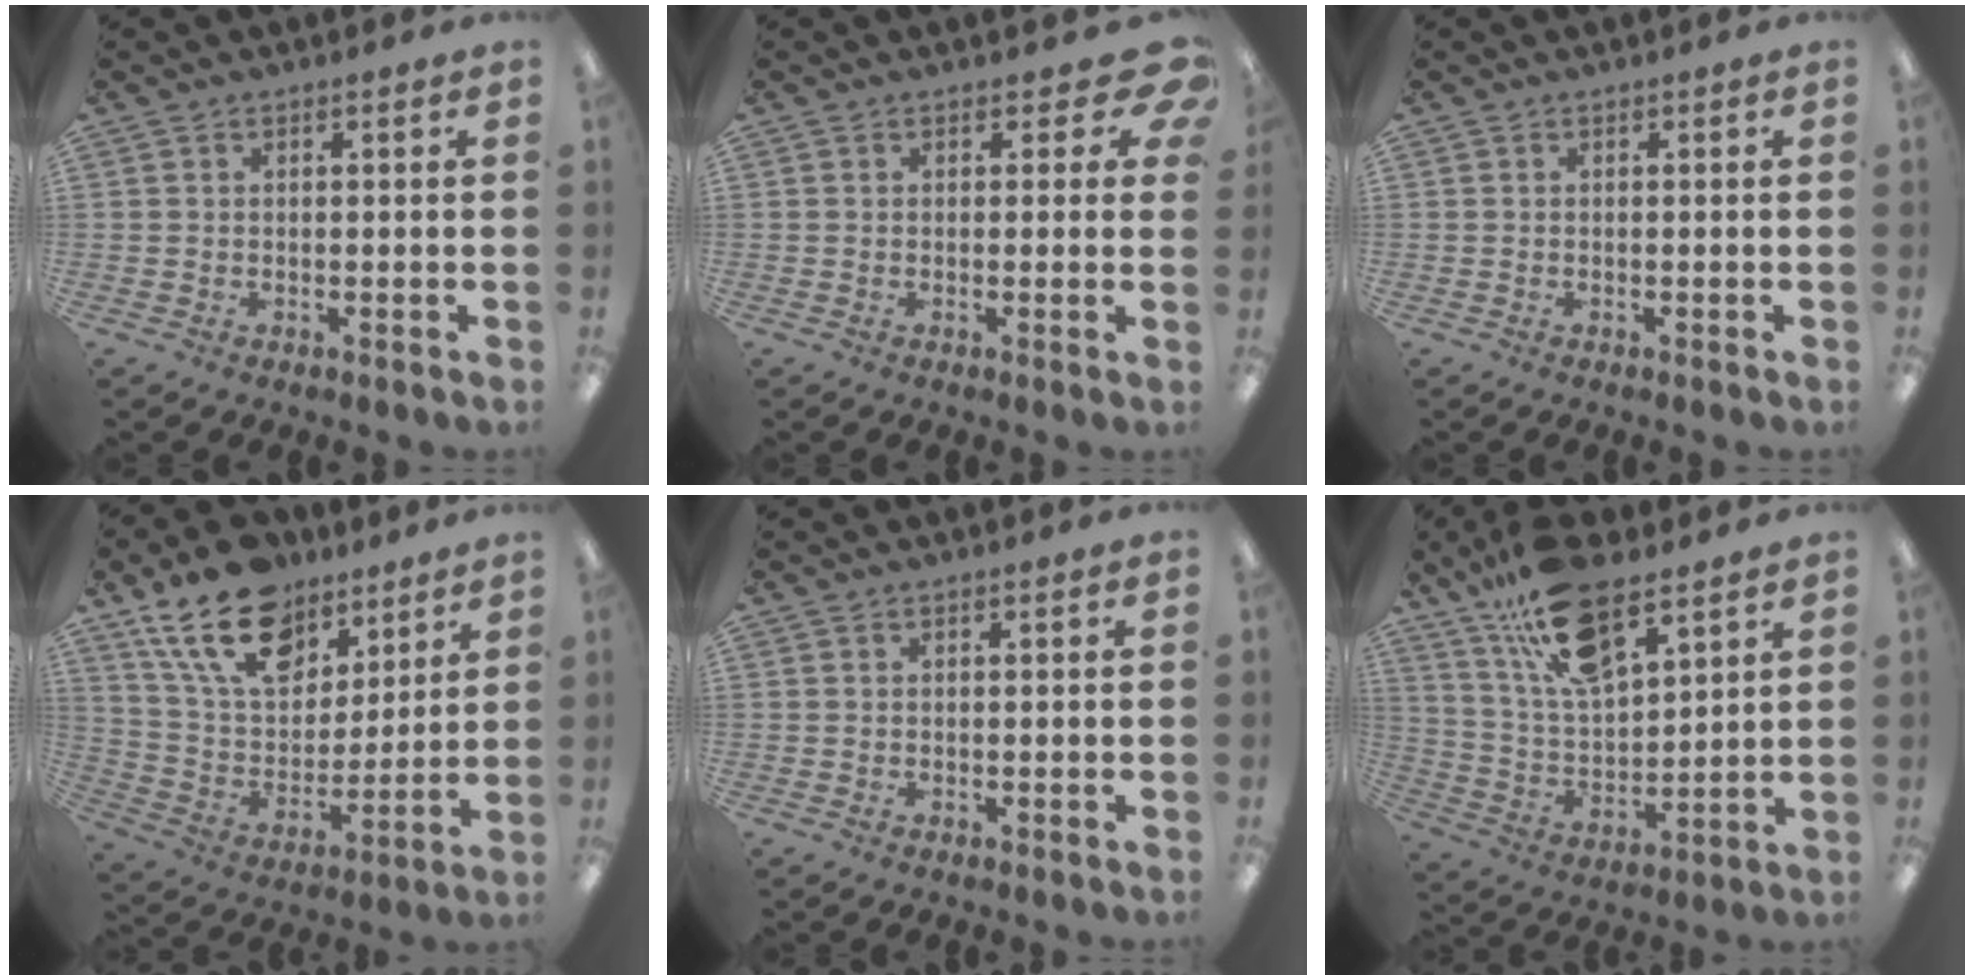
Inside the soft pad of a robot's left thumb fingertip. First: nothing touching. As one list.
[{"total": 6.1, "force": [2.8, 3.4, 4.2], "torque": [-0.040, -0.010, 0.048]}, {"total": 0.0}, {"total": 19.2, "force": [12.6, 11.0, 9.6], "torque": [-0.178, -0.054, 0.232]}, {"total": 0.0}, {"total": 17.5, "force": [11.8, 6.9, 10.8], "torque": [-0.203, -0.047, 0.209]}]